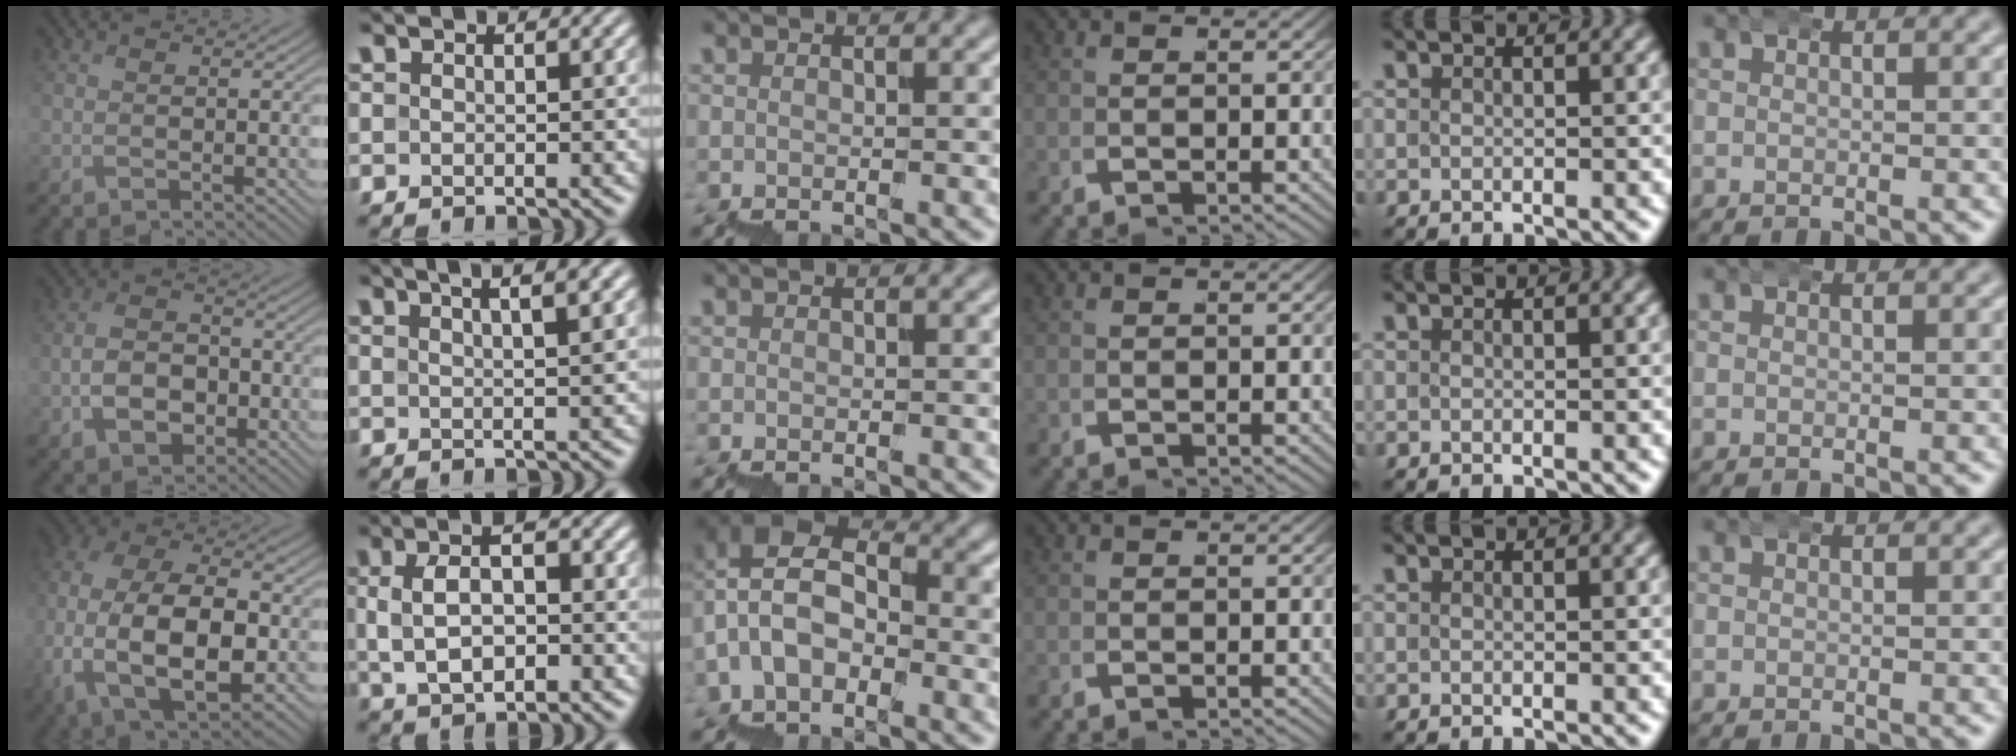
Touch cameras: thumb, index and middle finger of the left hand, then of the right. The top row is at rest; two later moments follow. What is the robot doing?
{"motion": "wrap", "object": "bubble wrap"}